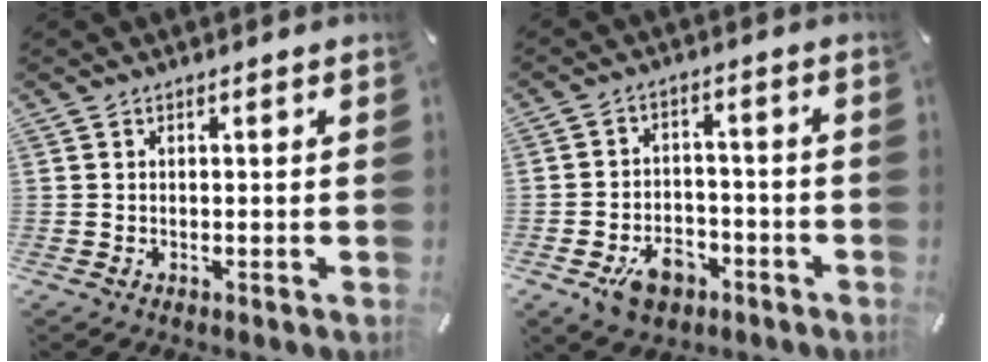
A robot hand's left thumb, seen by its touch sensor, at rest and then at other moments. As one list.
[{"total": 8.7, "force": [-4.1, 6.2, 4.5], "torque": [-0.066, 0.023, -0.072]}]